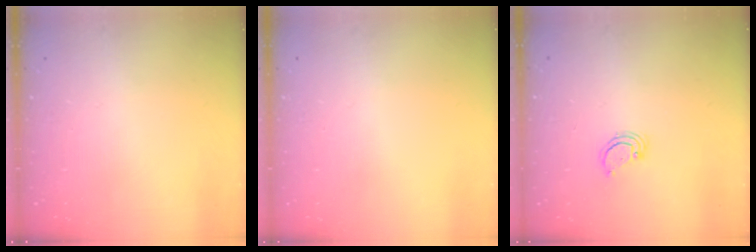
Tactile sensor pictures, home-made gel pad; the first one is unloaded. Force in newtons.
{"total": 0.0}
{"total": 2.5, "press": 2.5, "slide": 0.2}